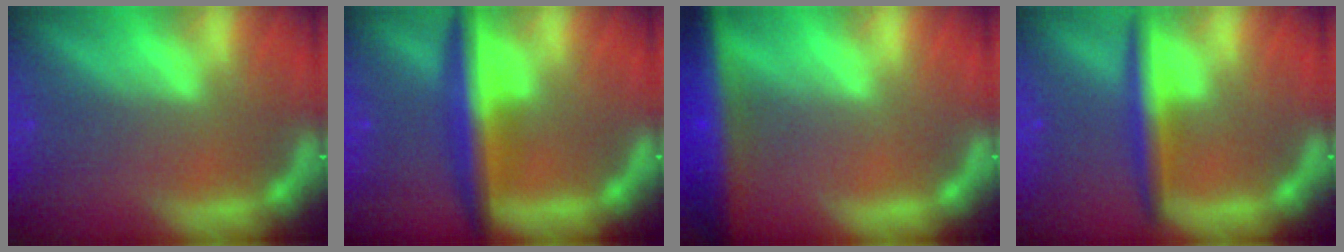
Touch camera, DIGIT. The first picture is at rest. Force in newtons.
{"total": 6.0}
{"total": 9.0}
{"total": 3.9}